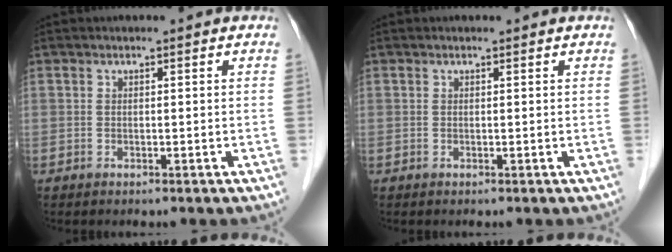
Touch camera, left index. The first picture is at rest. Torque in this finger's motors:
{"motor_torque": [0.26, -0.20, -0.01, 0.01]}